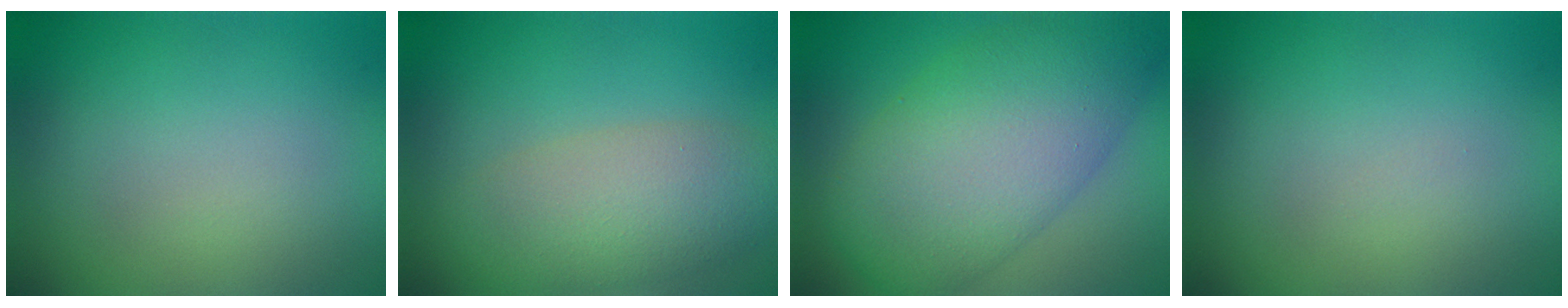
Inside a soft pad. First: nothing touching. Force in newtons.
{"total": 5.1, "press": 5.1, "slide": 0.5}
{"total": 10.8, "press": 10.8, "slide": 0.3}
{"total": 0.0}